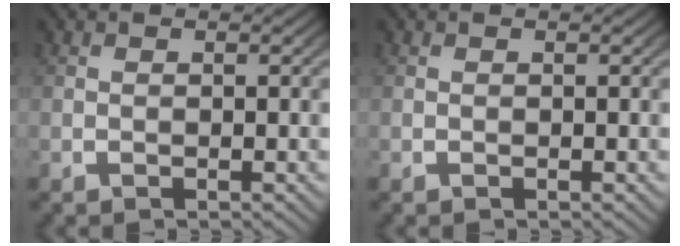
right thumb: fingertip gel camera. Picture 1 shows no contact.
{"total": 0.0}